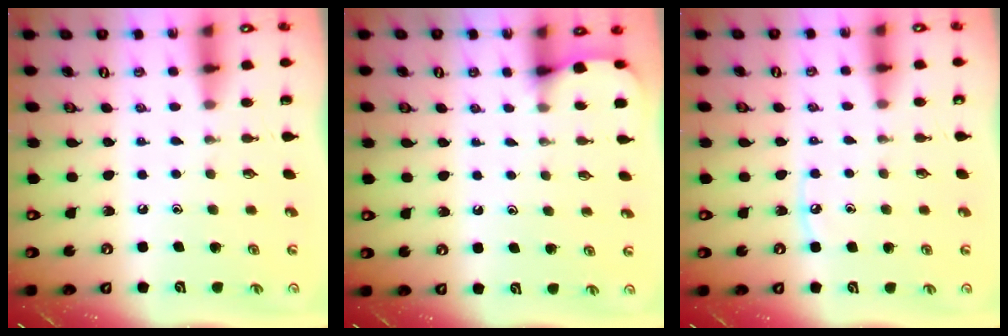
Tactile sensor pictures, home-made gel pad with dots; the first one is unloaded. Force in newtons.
{"total": 3.0, "press": 2.9, "slide": 0.3}
{"total": 3.5, "press": 3.5, "slide": 0.4}